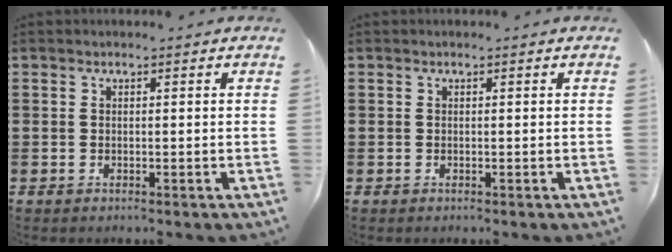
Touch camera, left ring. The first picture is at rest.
{"total": 0.0}